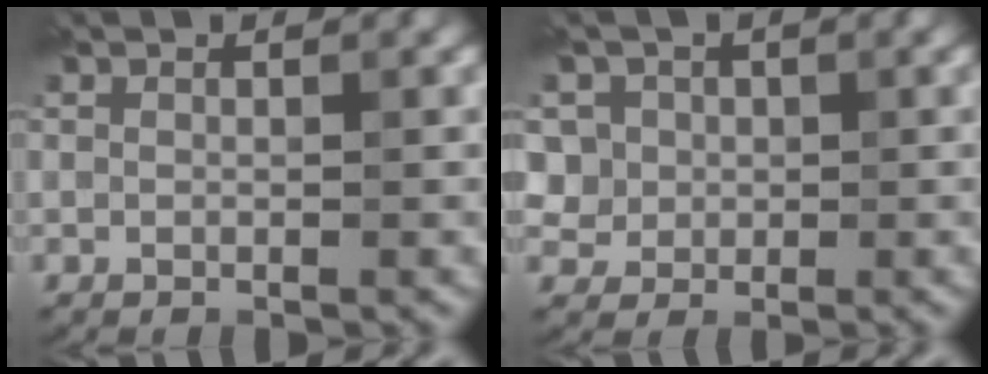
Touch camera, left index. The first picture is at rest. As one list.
[{"total": 5.3, "force": [2.0, 4.7, 1.7], "torque": [-0.038, 0.019, 0.022]}]